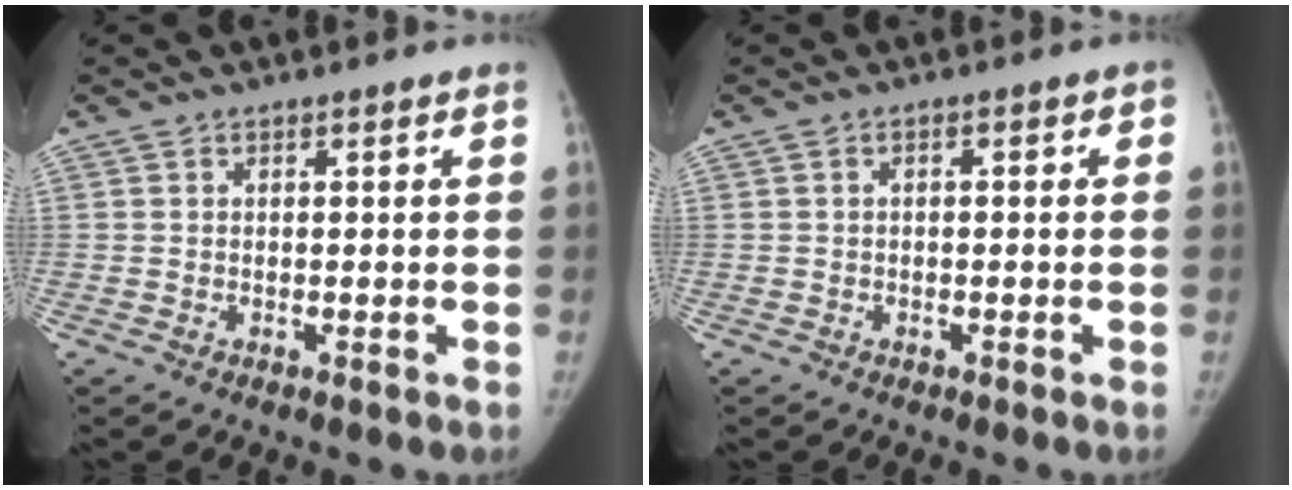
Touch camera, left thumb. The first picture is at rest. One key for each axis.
{"total": 1.3, "fx": -0.1, "fy": 0.8, "fz": 1.1, "tx": -0.006, "ty": 0.010, "tz": -0.006}